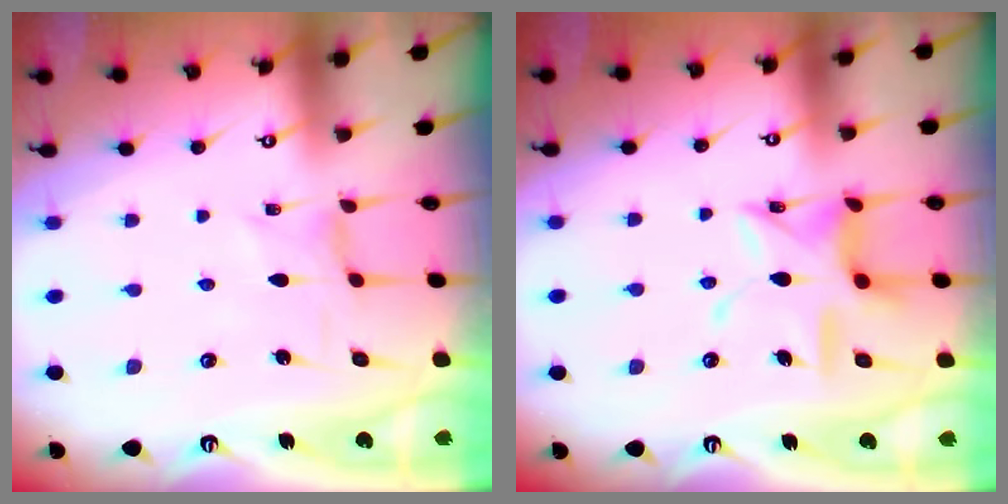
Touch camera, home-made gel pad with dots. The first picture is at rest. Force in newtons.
{"total": 12.7, "press": 12.7, "slide": 1.1}